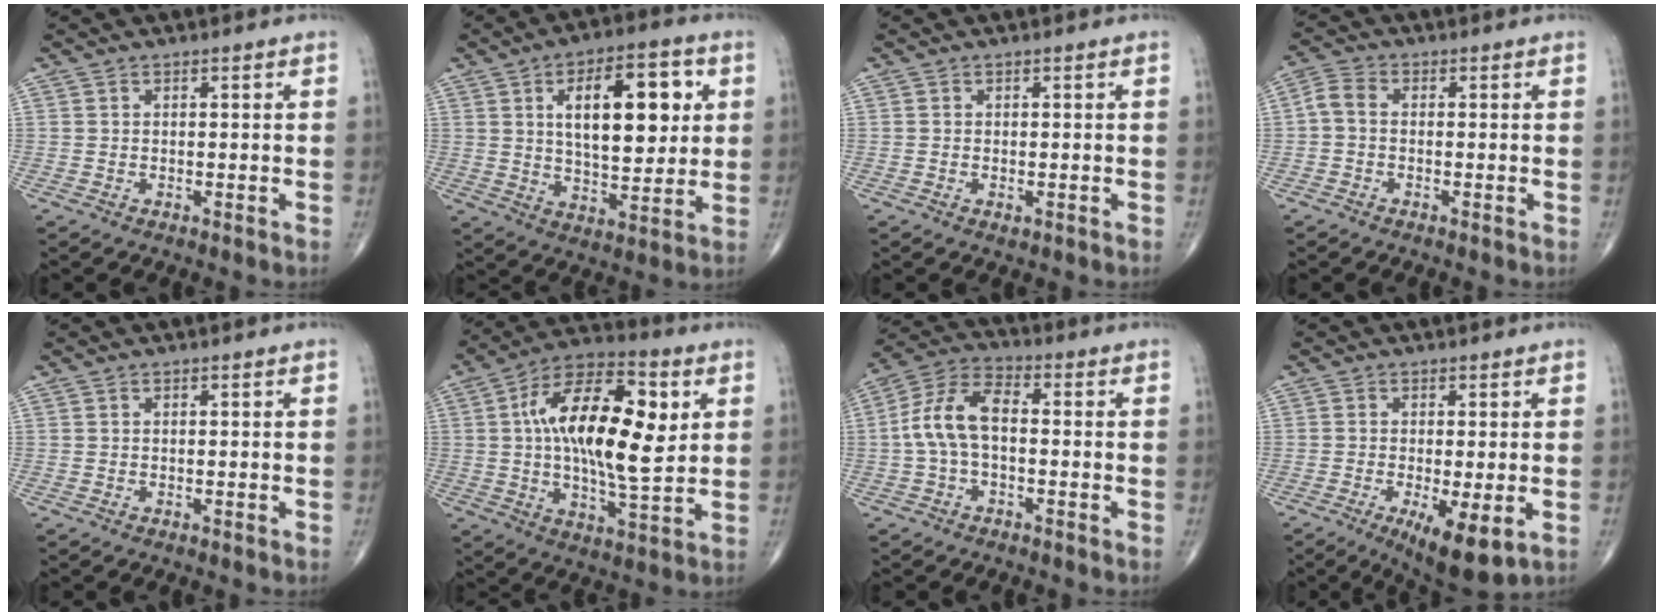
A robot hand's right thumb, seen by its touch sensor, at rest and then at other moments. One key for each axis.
{"total": 17.4, "fx": 4.5, "fy": 8.2, "fz": 14.7, "tx": -0.190, "ty": -0.008, "tz": 0.072}
{"total": 0.7, "fx": -0.2, "fy": 0.4, "fz": 0.5, "tx": -0.011, "ty": -0.001, "tz": -0.002}
{"total": 3.4, "fx": -0.5, "fy": 2.3, "fz": 2.5, "tx": -0.051, "ty": 0.010, "tz": -0.021}
{"total": 0.0}
{"total": 21.7, "fx": 3.9, "fy": 9.4, "fz": 19.2, "tx": -0.307, "ty": 0.003, "tz": 0.055}
{"total": 9.7, "fx": -0.6, "fy": 5.3, "fz": 8.2, "tx": -0.167, "ty": 0.034, "tz": -0.020}
{"total": 8.9, "fx": -2.7, "fy": 2.8, "fz": 8.0, "tx": -0.130, "ty": -0.021, "tz": -0.039}